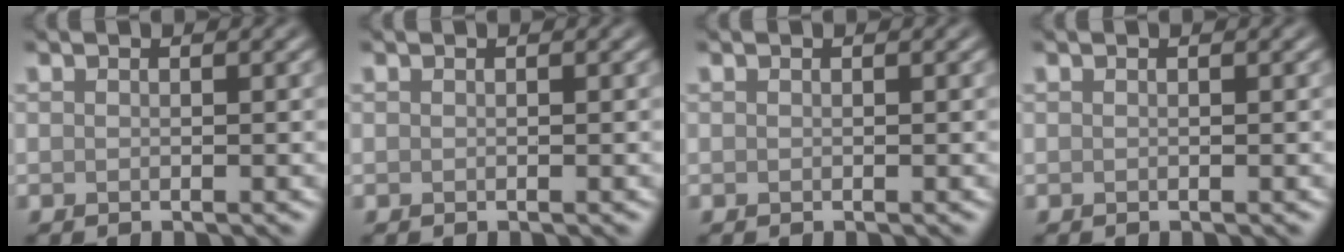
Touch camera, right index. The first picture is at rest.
{"total": 0.0}
{"total": 0.0}
{"total": 0.0}